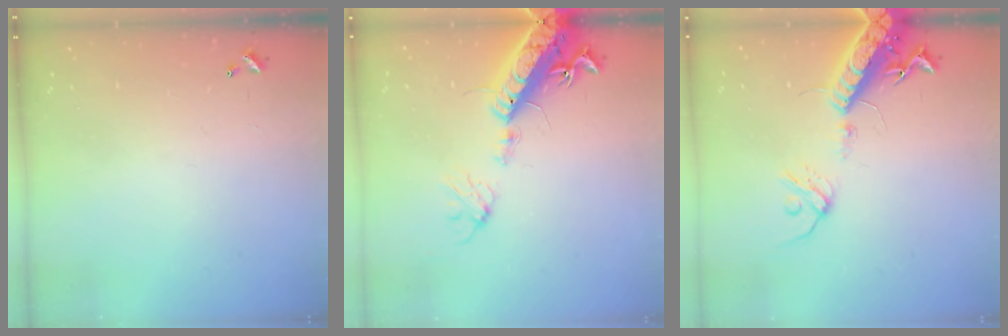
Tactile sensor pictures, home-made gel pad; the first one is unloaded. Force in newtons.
{"total": 17.9, "press": 17.4, "slide": 3.9}
{"total": 16.6, "press": 16.1, "slide": 4.0}